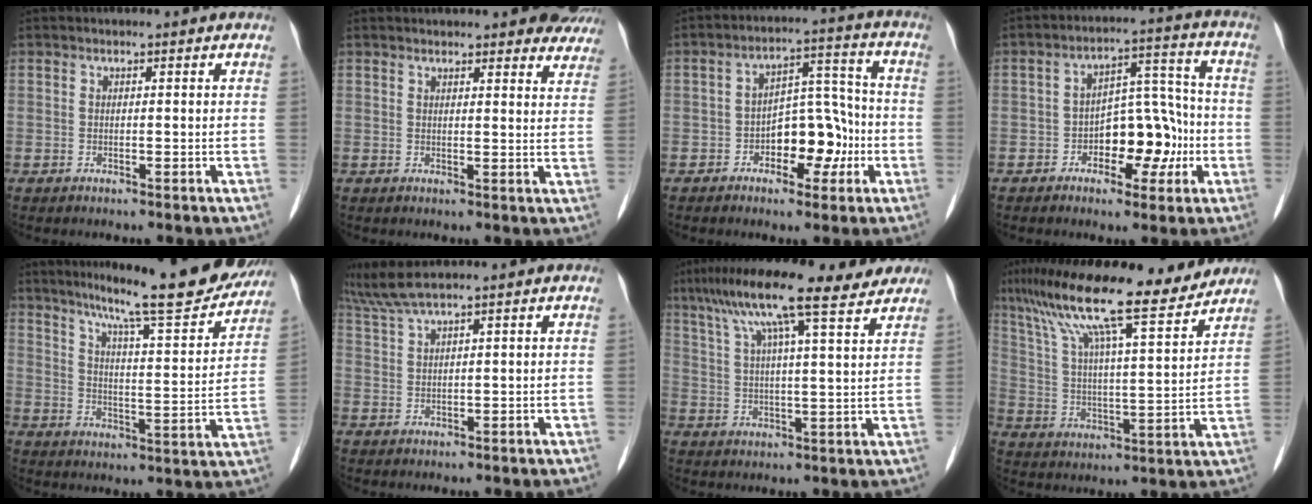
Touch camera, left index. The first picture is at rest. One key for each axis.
{"total": 12.8, "fx": 11.8, "fy": 3.1, "fz": 4.1, "tx": -0.019, "ty": 0.000, "tz": 0.118}
{"total": 8.8, "fx": -3.0, "fy": 4.5, "fz": 6.9, "tx": -0.108, "ty": 0.031, "tz": -0.046}
{"total": 9.5, "fx": -2.9, "fy": 4.9, "fz": 7.6, "tx": -0.117, "ty": 0.034, "tz": -0.043}
{"total": 17.7, "fx": 15.0, "fy": 1.6, "fz": 9.1, "tx": -0.135, "ty": -0.006, "tz": 0.208}
{"total": 4.5, "fx": 3.7, "fy": -0.6, "fz": 2.4, "tx": -0.068, "ty": 0.018, "tz": 0.085}
{"total": 16.1, "fx": 11.8, "fy": 2.3, "fz": 10.7, "tx": -0.187, "ty": 0.045, "tz": 0.178}
{"total": 18.5, "fx": 14.7, "fy": 1.8, "fz": 11.1, "tx": -0.194, "ty": 0.021, "tz": 0.243}